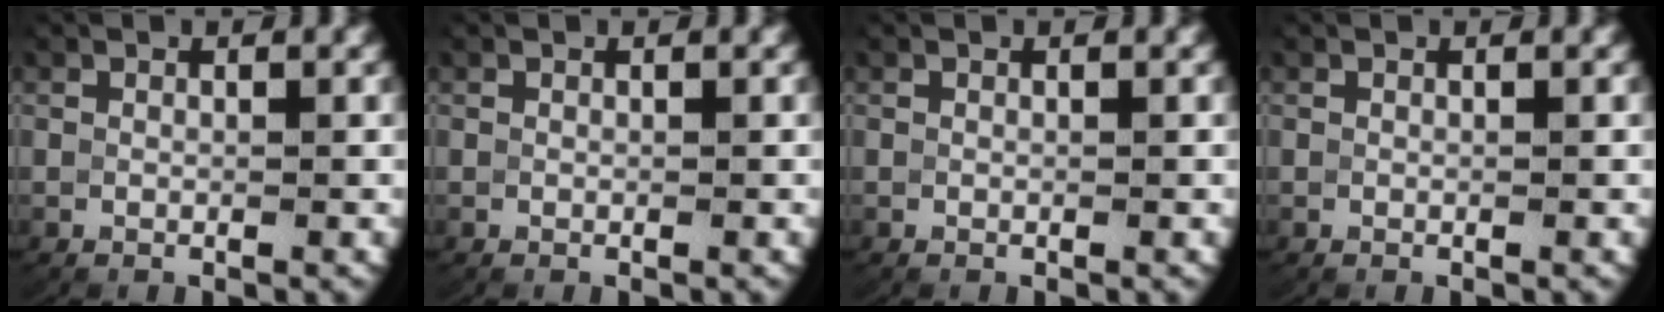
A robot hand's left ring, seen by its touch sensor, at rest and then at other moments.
{"total": 0.0}
{"total": 0.0}
{"total": 0.0}